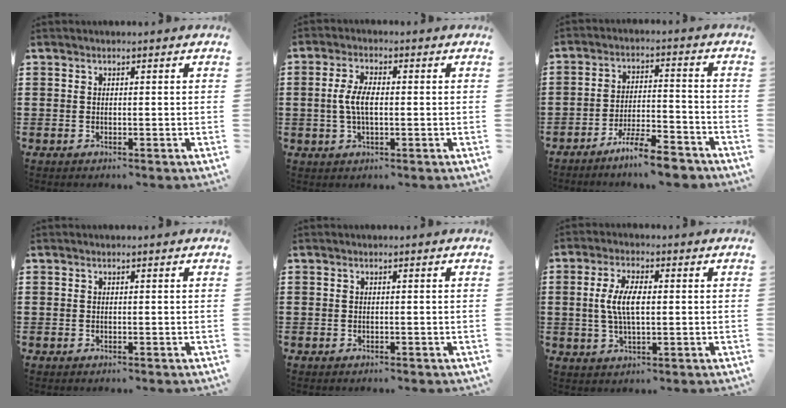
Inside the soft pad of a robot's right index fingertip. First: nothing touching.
{"total": 4.7, "force": [-0.3, 1.9, 4.3], "torque": [-0.103, -0.004, -0.014]}
{"total": 8.0, "force": [-6.8, 0.8, 4.1], "torque": [-0.074, 0.007, -0.127]}
{"total": 0.0}
{"total": 0.0}
{"total": 6.1, "force": [0.2, 2.2, 5.7], "torque": [-0.131, -0.003, -0.006]}